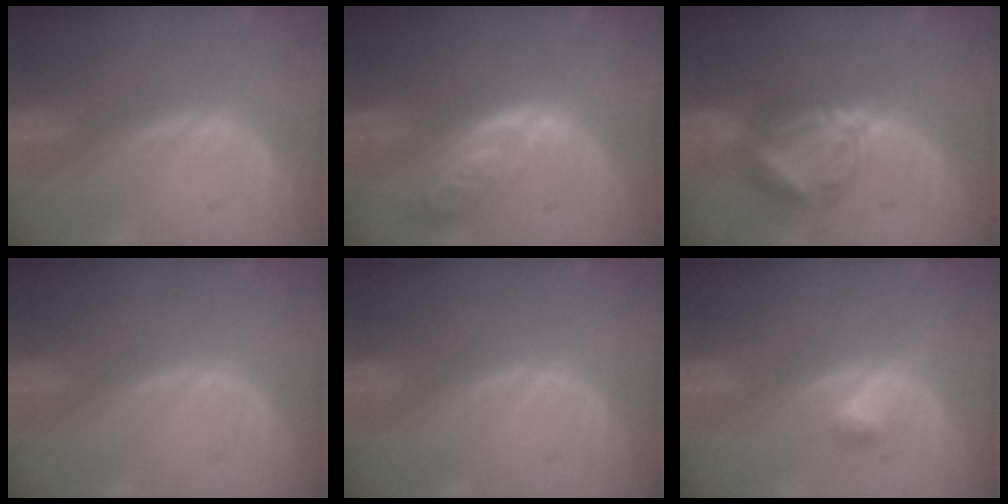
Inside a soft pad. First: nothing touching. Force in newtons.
{"total": 6.3, "press": 5.6, "slide": 2.8}
{"total": 6.2, "press": 6.2, "slide": 0.4}
{"total": 0.0}
{"total": 0.0}
{"total": 2.2, "press": 2.2, "slide": 0.2}